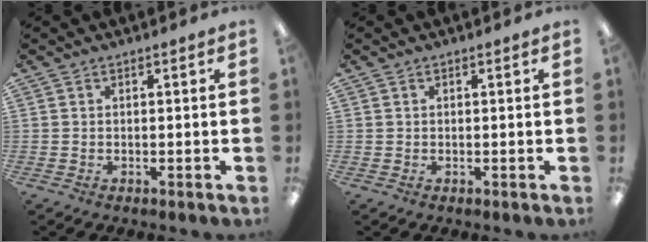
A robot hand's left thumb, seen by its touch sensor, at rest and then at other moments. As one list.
[{"total": 0.0}]